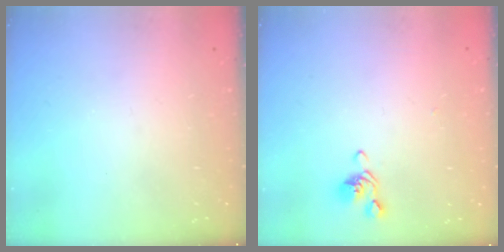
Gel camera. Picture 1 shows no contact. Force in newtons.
{"total": 0.0}